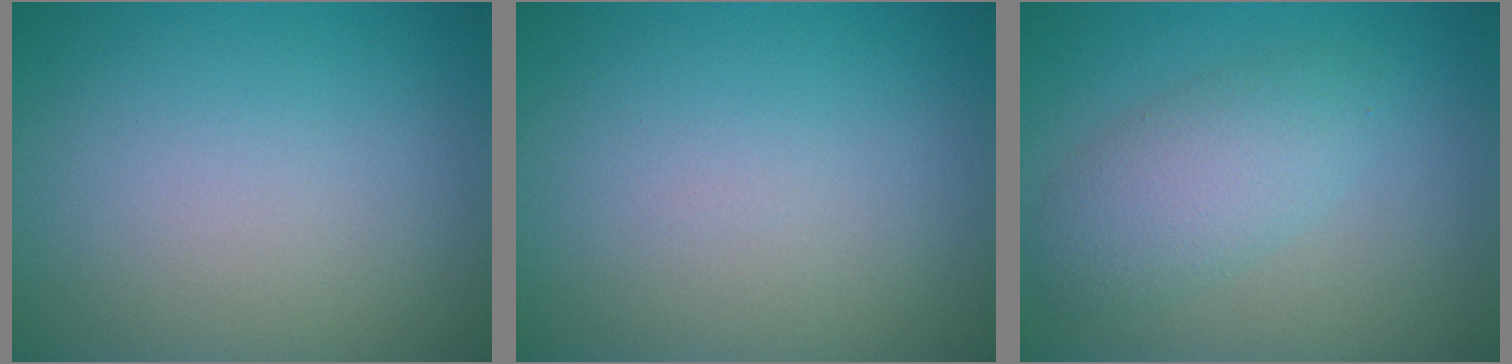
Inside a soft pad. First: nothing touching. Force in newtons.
{"total": 0.0}
{"total": 3.9, "press": 3.9, "slide": 0.1}